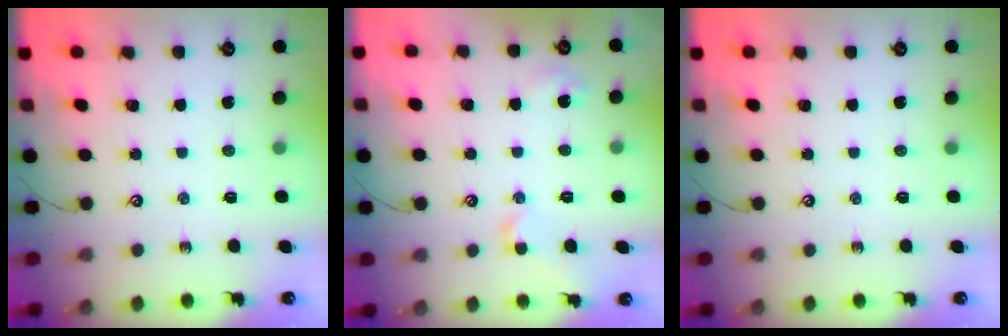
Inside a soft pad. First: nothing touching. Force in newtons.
{"total": 2.9, "press": 2.8, "slide": 0.6}
{"total": 0.0}